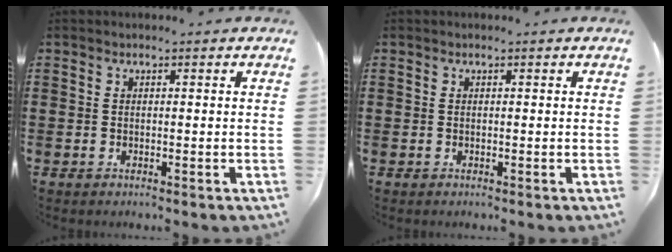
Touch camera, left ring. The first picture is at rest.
{"total": 0.0}